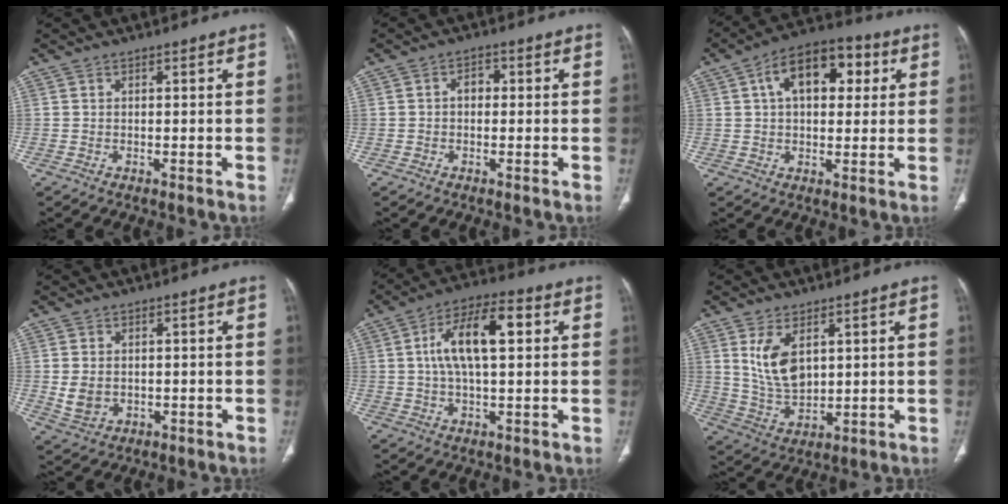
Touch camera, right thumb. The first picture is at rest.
{"total": 2.5, "force": [0.0, 1.9, 1.7], "torque": [-0.016, 0.012, -0.006]}
{"total": 13.8, "force": [4.1, 8.1, 10.4], "torque": [-0.133, 0.021, 0.057]}
{"total": 4.7, "force": [0.0, 3.7, 3.0], "torque": [-0.050, -0.004, 0.013]}
{"total": 13.0, "force": [2.7, 5.6, 11.5], "torque": [-0.203, 0.022, 0.041]}
{"total": 9.2, "force": [3.2, 5.2, 7.0], "torque": [-0.120, -0.020, 0.077]}